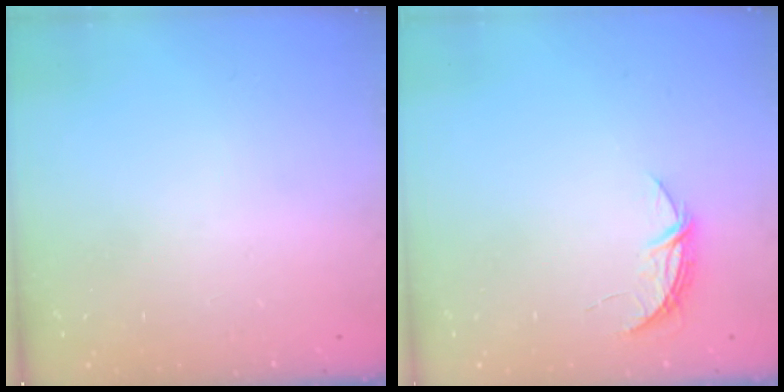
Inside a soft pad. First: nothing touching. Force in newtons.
{"total": 5.0, "press": 5.0, "slide": 0.4}